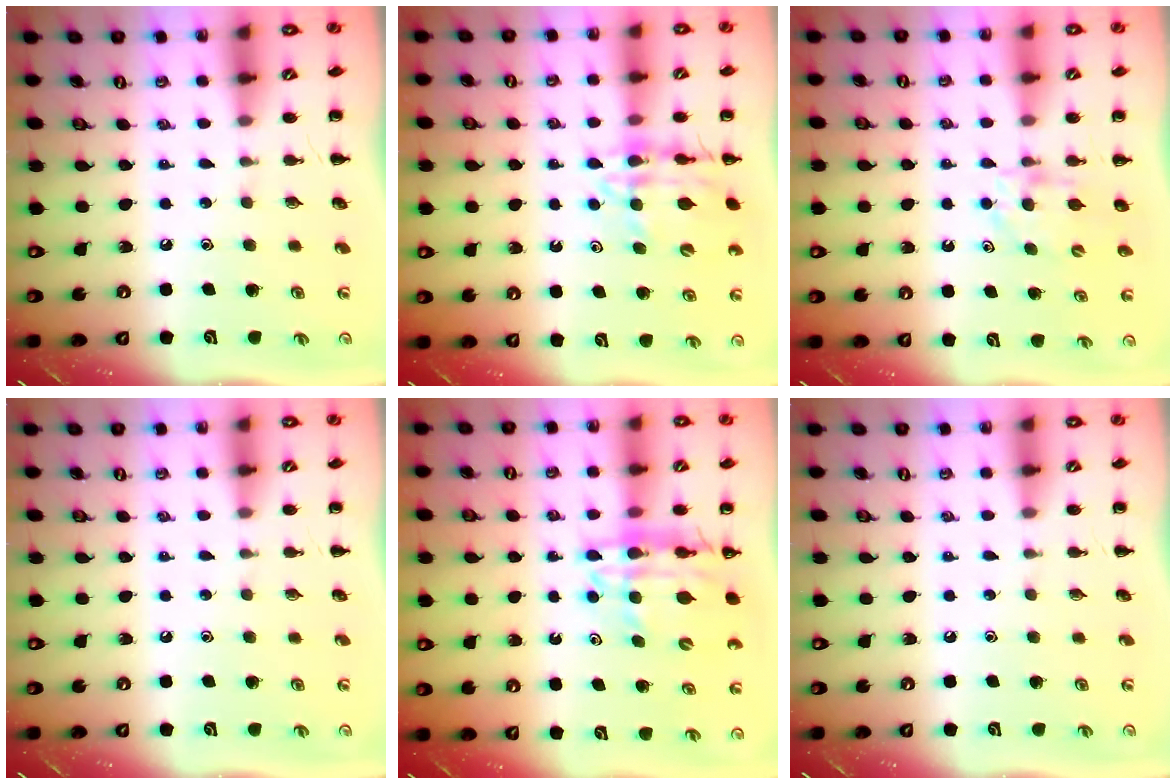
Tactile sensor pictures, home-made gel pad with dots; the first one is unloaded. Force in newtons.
{"total": 12.8, "press": 12.5, "slide": 3.0}
{"total": 4.5, "press": 4.3, "slide": 1.3}
{"total": 0.0}
{"total": 14.2, "press": 13.6, "slide": 3.8}
{"total": 0.0}